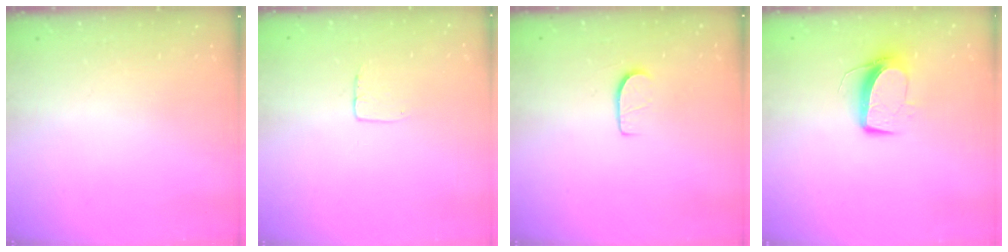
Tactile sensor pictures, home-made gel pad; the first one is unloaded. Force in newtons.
{"total": 4.5, "press": 4.5, "slide": 0.3}
{"total": 6.3, "press": 6.3, "slide": 0.7}
{"total": 9.9, "press": 9.9, "slide": 0.4}